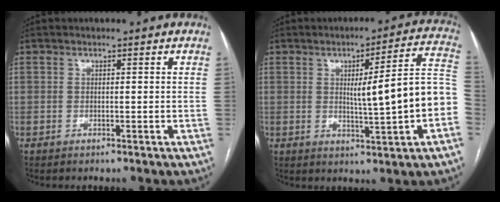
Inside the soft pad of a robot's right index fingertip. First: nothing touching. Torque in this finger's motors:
{"motor_torque": [0.88, -0.13, 0.34, 0.12]}